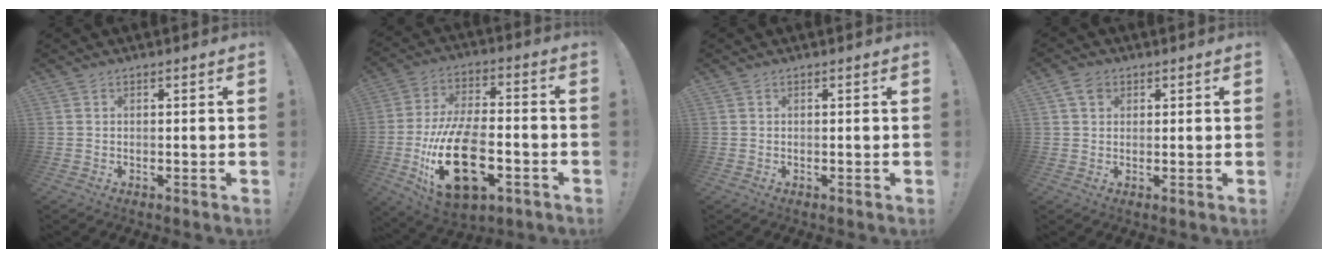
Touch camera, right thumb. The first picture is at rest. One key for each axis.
{"total": 25.1, "fx": -7.1, "fy": 13.7, "fz": 19.8, "tx": -0.379, "ty": 0.038, "tz": -0.106}
{"total": 0.0}
{"total": 4.1, "fx": 1.8, "fy": 3.1, "fz": 2.0, "tx": -0.035, "ty": 0.002, "tz": 0.035}